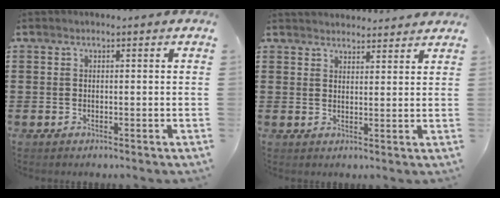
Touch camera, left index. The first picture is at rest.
{"total": 2.5, "force": [2.5, 0.2, -0.2], "torque": [-0.003, -0.006, 0.048]}